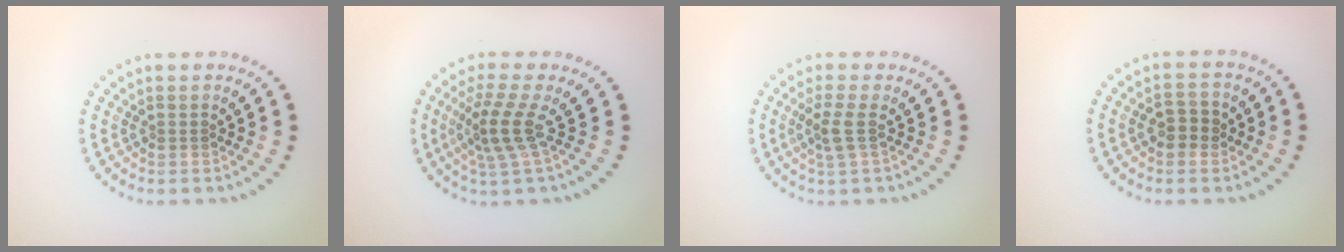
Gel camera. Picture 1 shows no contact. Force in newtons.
{"total": 3.5, "press": 2.5, "slide": 2.5}
{"total": 2.0, "press": 1.6, "slide": 1.3}
{"total": 2.4, "press": 2.3, "slide": 0.6}